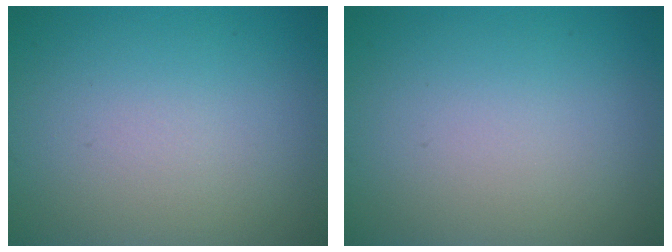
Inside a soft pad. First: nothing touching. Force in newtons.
{"total": 0.0}